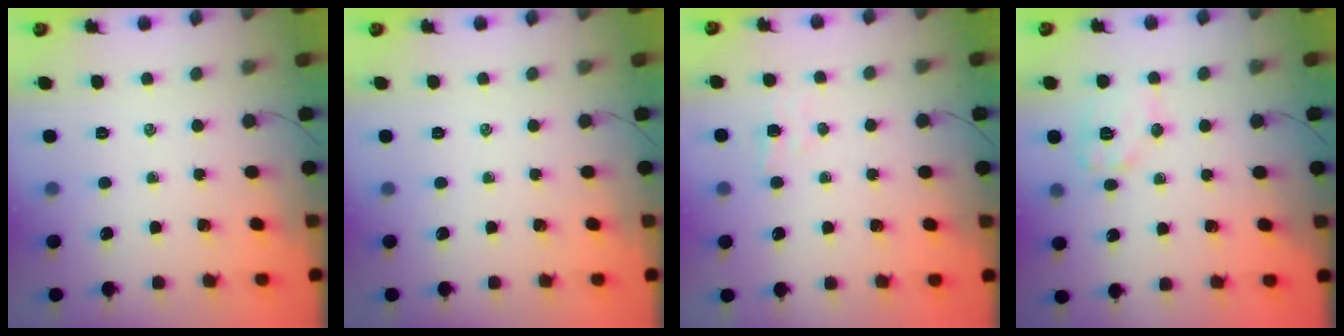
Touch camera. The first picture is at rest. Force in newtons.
{"total": 0.0}
{"total": 3.6, "press": 3.4, "slide": 1.1}
{"total": 9.5, "press": 9.5, "slide": 0.4}